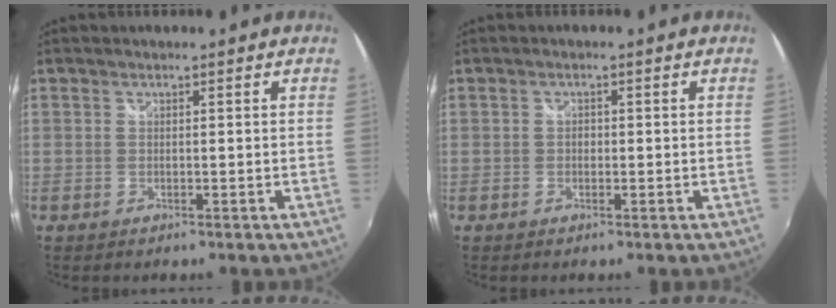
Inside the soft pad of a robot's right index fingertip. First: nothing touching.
{"total": 1.0, "force": [-0.2, 0.8, 0.4], "torque": [-0.006, 0.002, -0.005]}